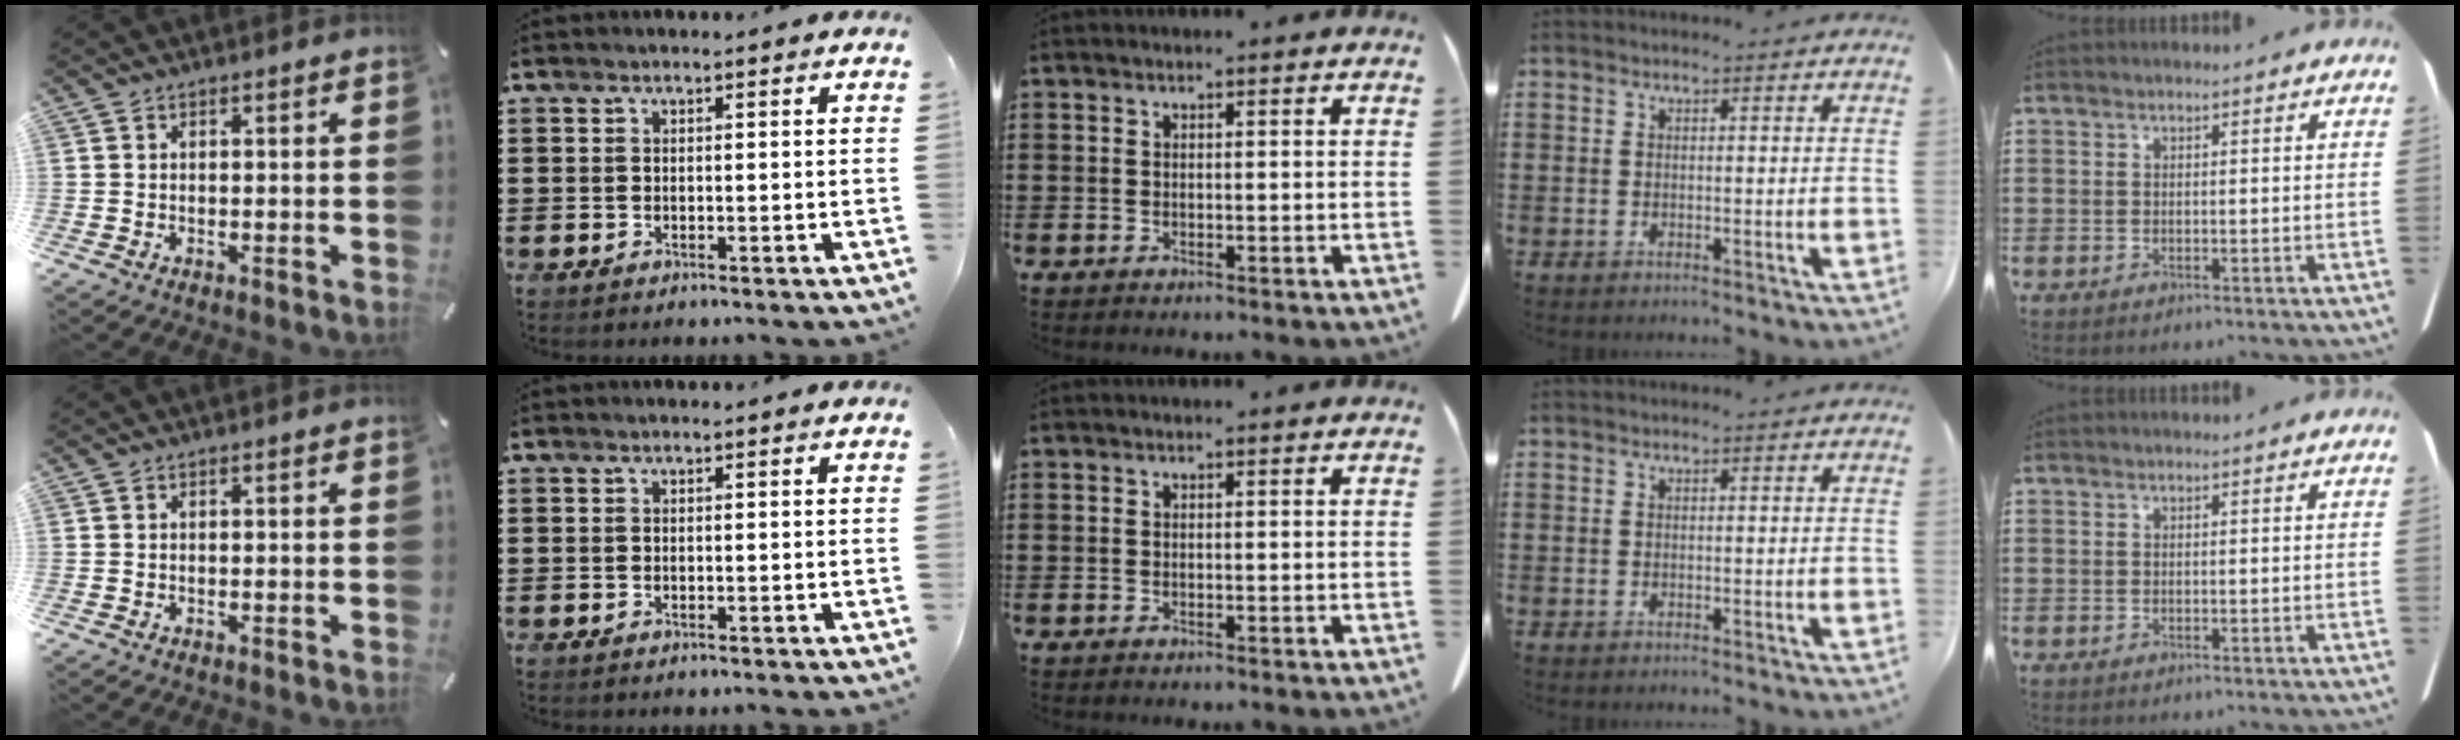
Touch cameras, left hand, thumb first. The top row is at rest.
{}